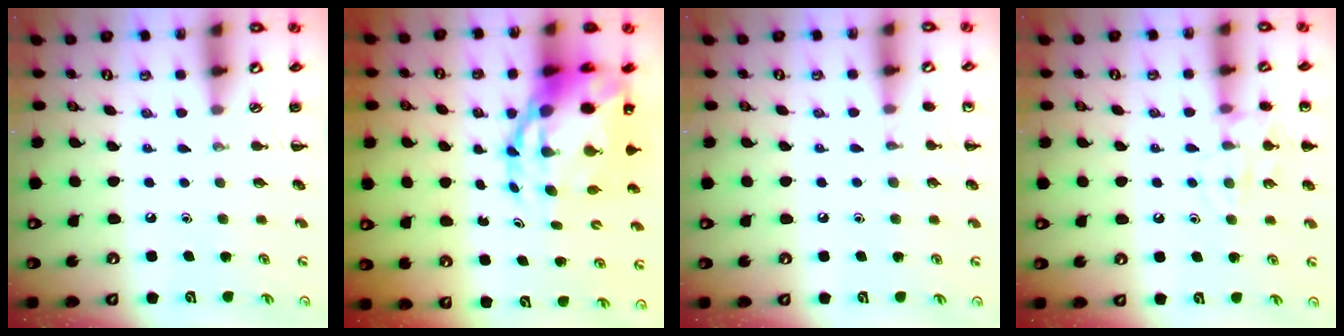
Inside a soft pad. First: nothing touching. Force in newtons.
{"total": 13.5, "press": 13.1, "slide": 3.2}
{"total": 5.2, "press": 5.1, "slide": 1.3}
{"total": 10.0, "press": 10.0, "slide": 0.9}